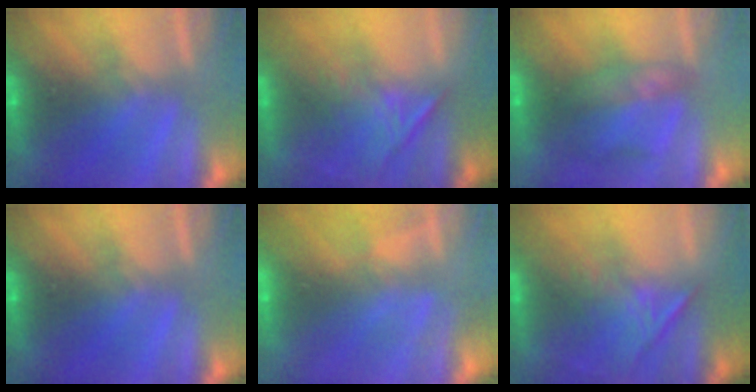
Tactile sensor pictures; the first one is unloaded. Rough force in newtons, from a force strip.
{"total": 1.2}
{"total": 2.3}
{"total": 0.0}
{"total": 2.8}
{"total": 1.2}